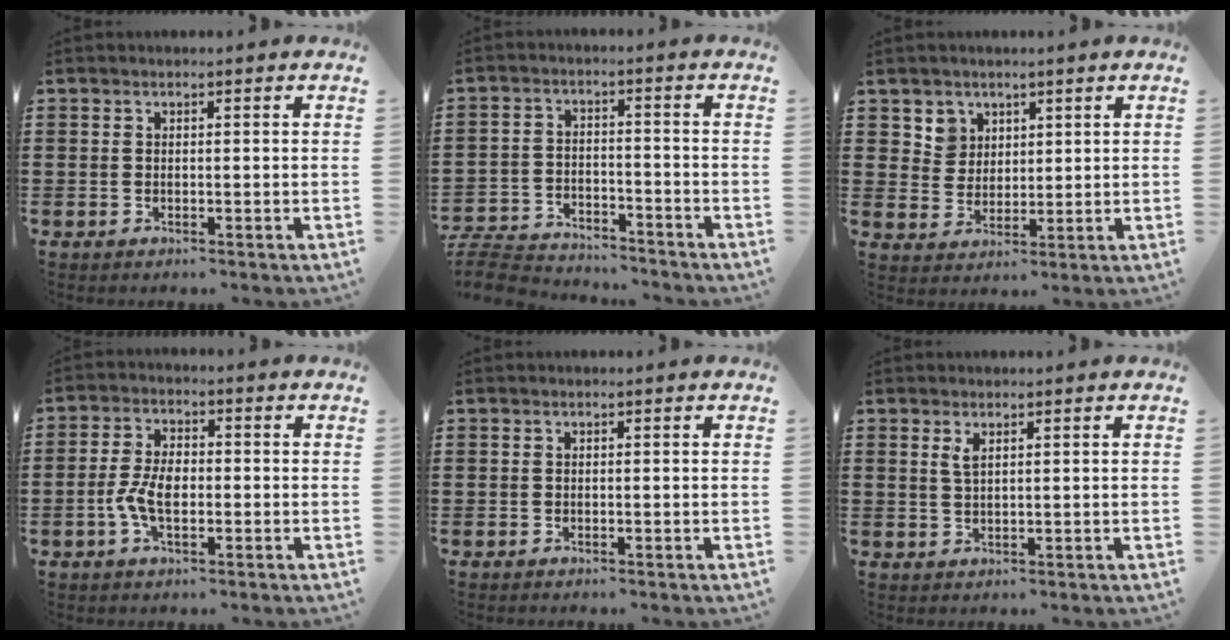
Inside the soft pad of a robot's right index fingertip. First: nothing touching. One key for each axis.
{"total": 5.8, "fx": -5.6, "fy": 0.7, "fz": 1.0, "tx": -0.036, "ty": 0.000, "tz": -0.115}
{"total": 4.5, "fx": 2.6, "fy": 3.6, "fz": 0.1, "tx": -0.015, "ty": 0.009, "tz": 0.047}
{"total": 5.2, "fx": -1.2, "fy": 2.9, "fz": 4.2, "tx": -0.104, "ty": 0.000, "tz": -0.029}
{"total": 0.0}
{"total": 1.8, "fx": 1.0, "fy": 0.6, "fz": 1.4, "tx": -0.030, "ty": 0.003, "tz": 0.017}